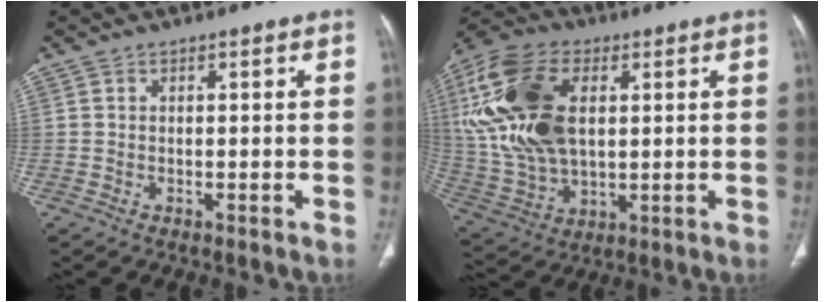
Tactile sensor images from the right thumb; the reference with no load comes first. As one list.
[{"total": 22.3, "force": [4.6, 13.2, 17.4], "torque": [-0.361, -0.006, 0.089]}]